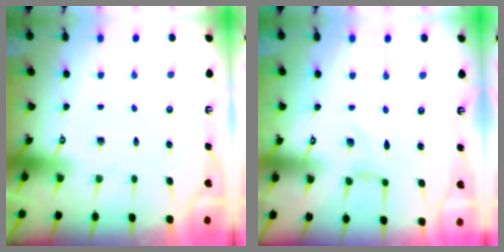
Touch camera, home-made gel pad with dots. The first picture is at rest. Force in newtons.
{"total": 0.0}